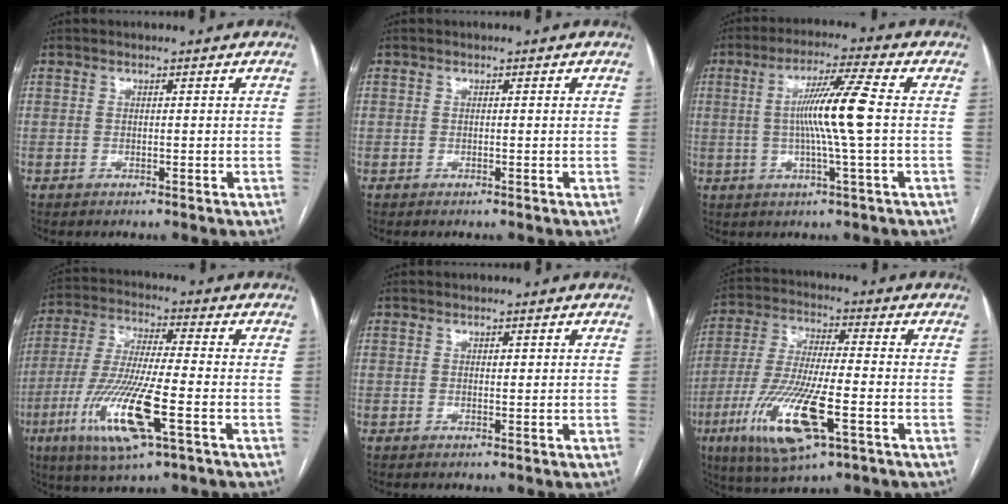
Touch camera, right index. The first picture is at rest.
{"total": 0.0}
{"total": 9.6, "force": [0.2, -1.1, 9.5], "torque": [-0.177, 0.003, 0.002]}
{"total": 14.8, "force": [-5.4, 1.5, 13.7], "torque": [-0.284, -0.024, -0.098]}
{"total": 0.6, "force": [0.2, 0.3, 0.4], "torque": [-0.006, 0.000, 0.004]}
{"total": 15.4, "force": [-6.0, 2.7, 13.9], "torque": [-0.288, -0.026, -0.104]}